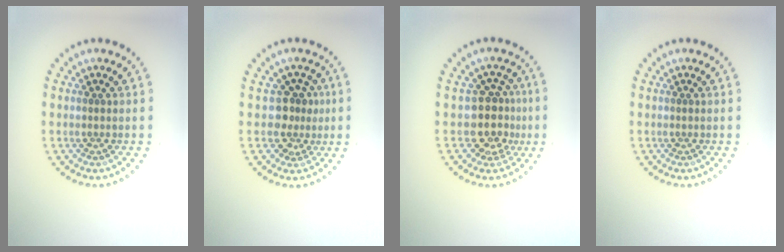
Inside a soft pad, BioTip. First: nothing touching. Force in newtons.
{"total": 2.7, "press": 2.2, "slide": 1.6}
{"total": 3.5, "press": 2.9, "slide": 2.1}
{"total": 0.0}